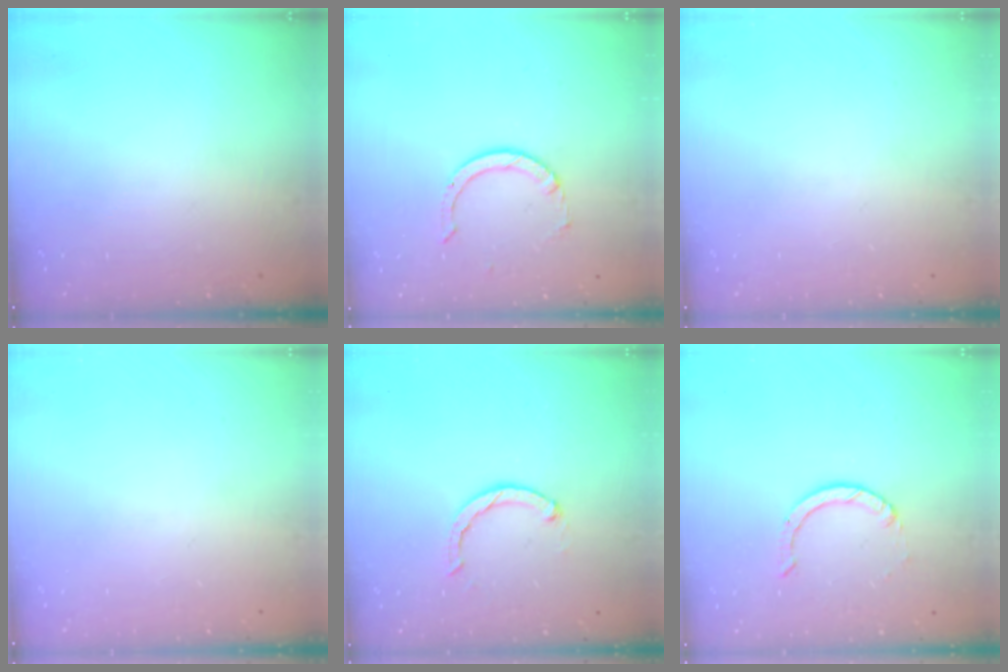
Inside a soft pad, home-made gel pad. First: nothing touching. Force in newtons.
{"total": 1.7, "press": 1.7, "slide": 0.1}
{"total": 0.0}
{"total": 0.0}
{"total": 3.1, "press": 3.1, "slide": 0.3}
{"total": 2.0, "press": 2.0, "slide": 0.2}